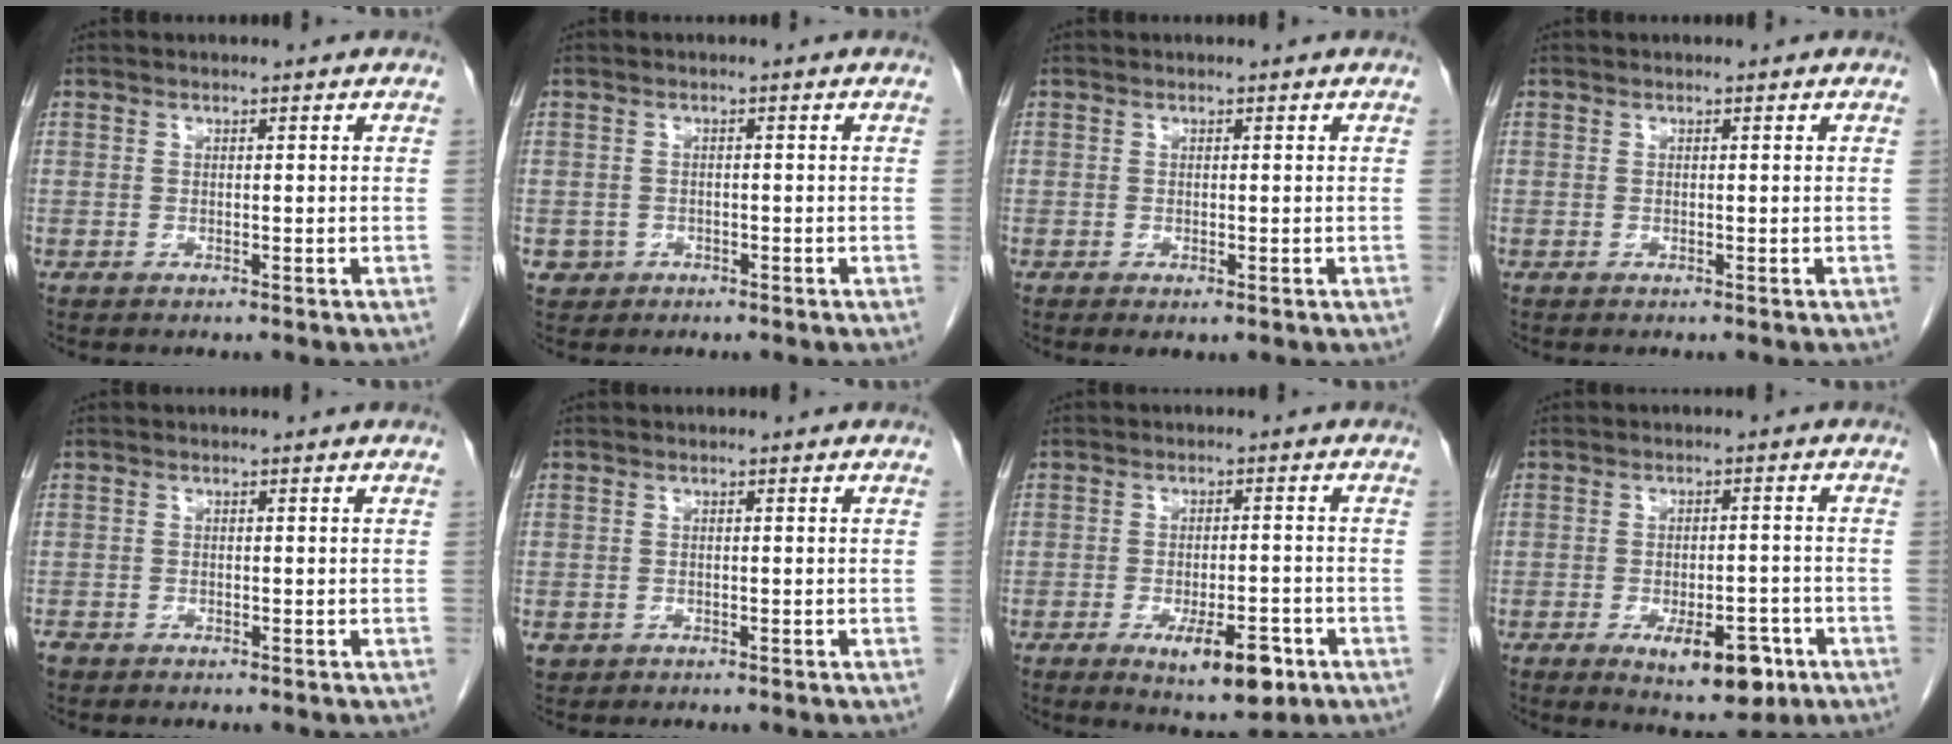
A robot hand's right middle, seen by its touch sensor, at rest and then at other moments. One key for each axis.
{"total": 2.0, "fx": -0.8, "fy": 1.8, "fz": 0.0, "tx": 0.003, "ty": 0.009, "tz": -0.010}
{"total": 1.1, "fx": -0.4, "fy": 0.5, "fz": 0.8, "tx": -0.010, "ty": -0.003, "tz": -0.001}
{"total": 0.0}
{"total": 1.4, "fx": -1.0, "fy": 0.8, "fz": 0.3, "tx": -0.011, "ty": 0.000, "tz": -0.019}
{"total": 1.2, "fx": -0.5, "fy": 1.1, "fz": 0.3, "tx": -0.006, "ty": 0.004, "tz": -0.002}
{"total": 8.3, "fx": -4.1, "fy": 2.7, "fz": 6.7, "tx": -0.098, "ty": -0.008, "tz": -0.052}
{"total": 8.7, "fx": -4.3, "fy": 3.5, "fz": 6.7, "tx": -0.091, "ty": -0.005, "tz": -0.053}